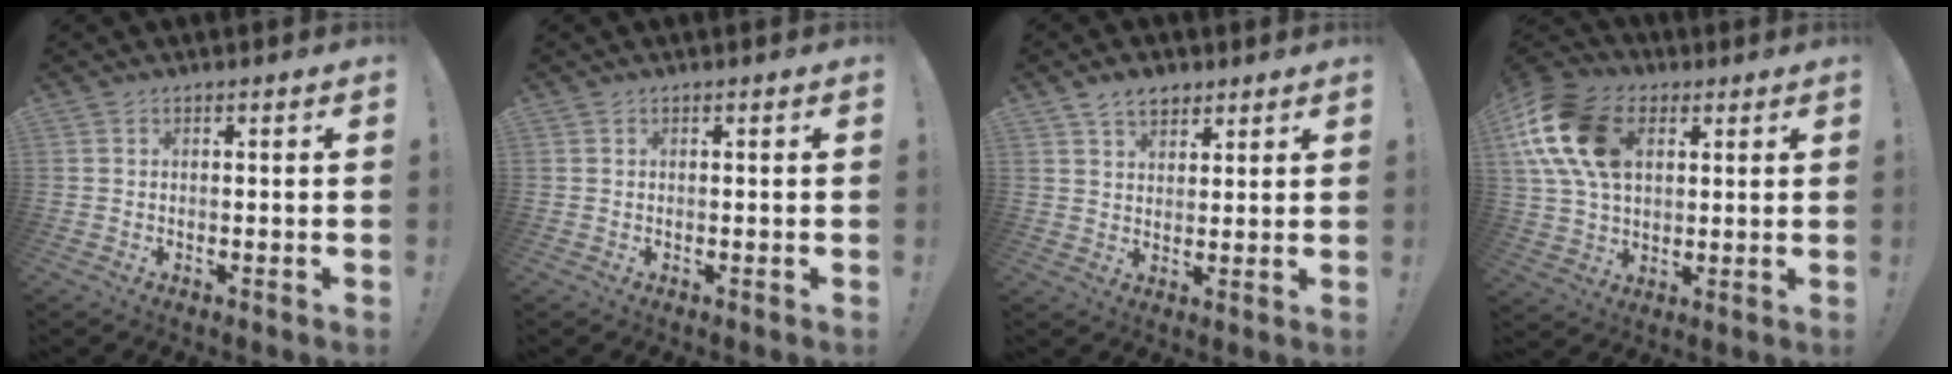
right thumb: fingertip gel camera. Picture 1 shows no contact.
{"total": 0.0}
{"total": 6.2, "force": [4.2, 3.8, 2.6], "torque": [-0.036, -0.016, 0.077]}
{"total": 19.3, "force": [6.5, 13.4, 12.3], "torque": [-0.218, -0.016, 0.124]}